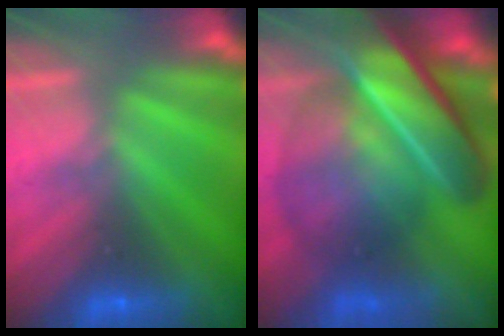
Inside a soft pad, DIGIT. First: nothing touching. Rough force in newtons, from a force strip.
{"total": 7.8}